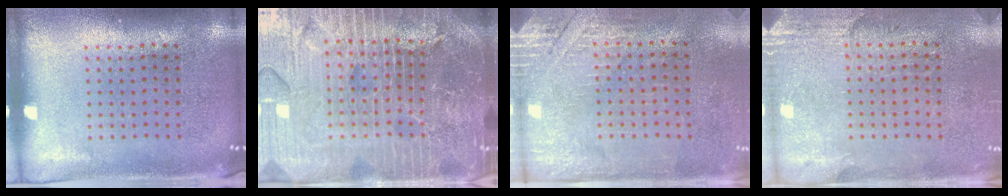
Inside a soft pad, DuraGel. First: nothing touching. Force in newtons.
{"total": 6.1, "press": 5.4, "slide": 2.8}
{"total": 2.8, "press": 2.5, "slide": 1.3}
{"total": 2.7, "press": 2.3, "slide": 1.4}